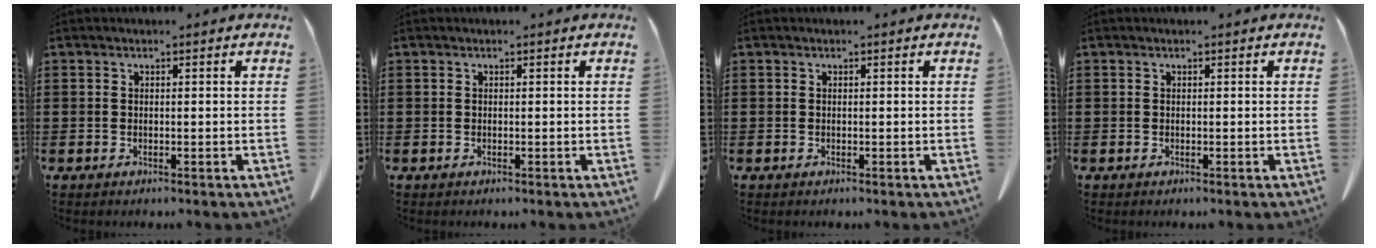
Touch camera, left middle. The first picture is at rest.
{"total": 0.0}
{"total": 0.0}
{"total": 0.0}